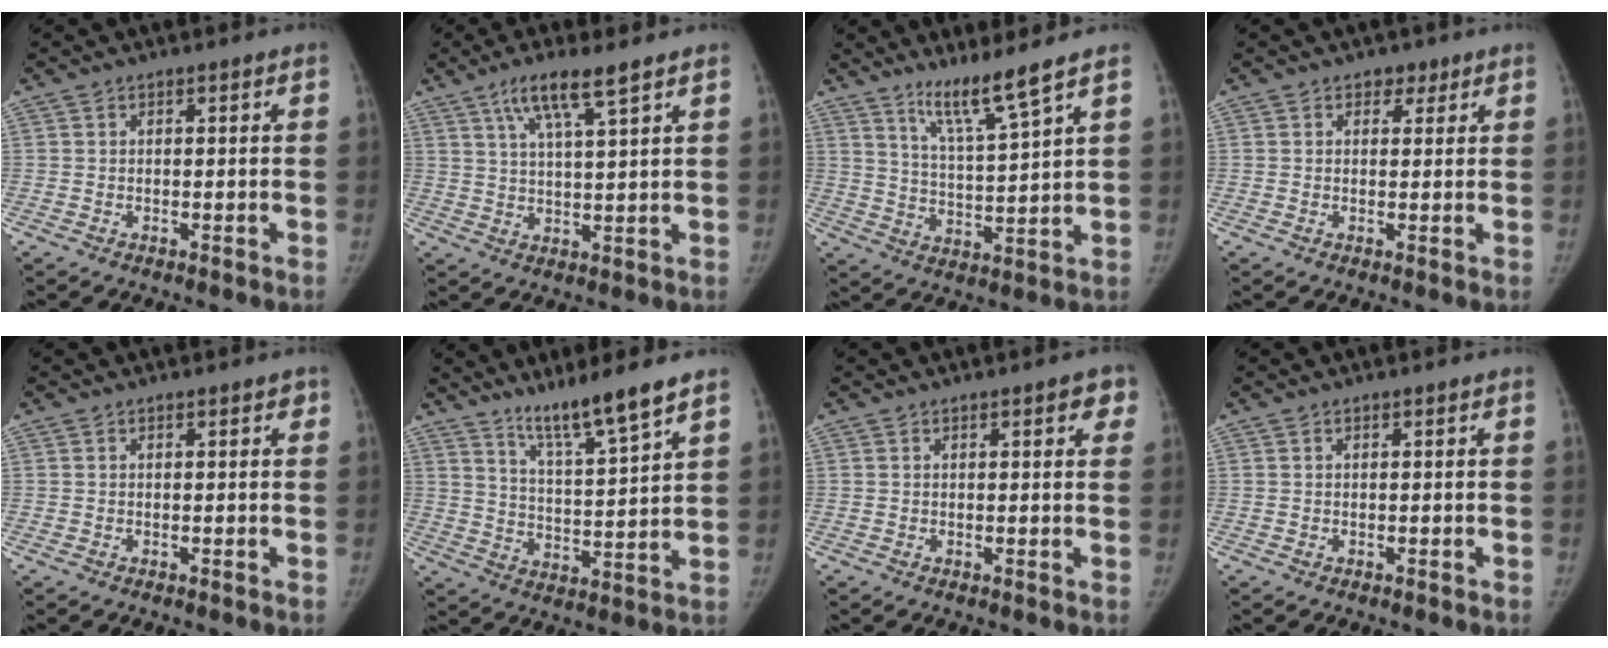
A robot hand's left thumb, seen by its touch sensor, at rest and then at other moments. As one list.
[{"total": 7.8, "force": [4.8, 0.8, 6.1], "torque": [-0.116, -0.016, 0.094]}, {"total": 8.1, "force": [6.3, -0.7, 5.2], "torque": [-0.090, -0.056, 0.123]}, {"total": 2.1, "force": [1.3, 1.6, 0.6], "torque": [0.010, -0.004, 0.013]}, {"total": 0.7, "force": [0.4, 0.3, 0.5], "torque": [-0.003, 0.003, 0.001]}, {"total": 10.3, "force": [8.0, 0.0, 6.5], "torque": [-0.107, -0.057, 0.146]}, {"total": 3.6, "force": [1.7, 1.4, 2.8], "torque": [-0.015, -0.001, 0.013]}, {"total": 0.0}]